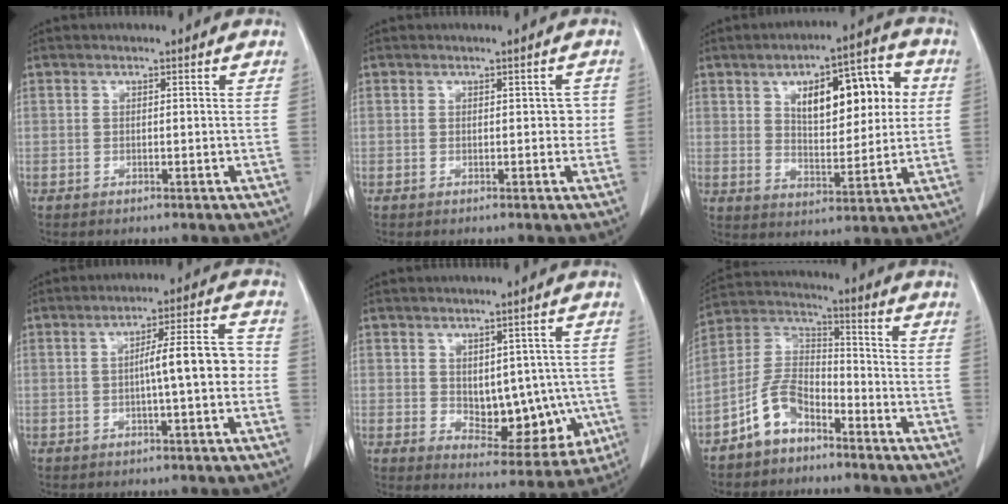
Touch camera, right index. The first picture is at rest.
{"total": 1.9, "force": [0.1, 1.3, 1.3], "torque": [-0.008, 0.013, 0.000]}
{"total": 14.1, "force": [4.0, 5.8, 12.3], "torque": [-0.173, 0.027, 0.065]}
{"total": 7.7, "force": [-0.9, 0.8, 7.6], "torque": [-0.111, 0.025, -0.013]}
{"total": 10.4, "force": [-0.8, 6.2, 8.4], "torque": [-0.096, 0.007, 0.014]}
{"total": 8.3, "force": [-5.6, 4.3, 4.3], "torque": [-0.094, 0.019, -0.115]}